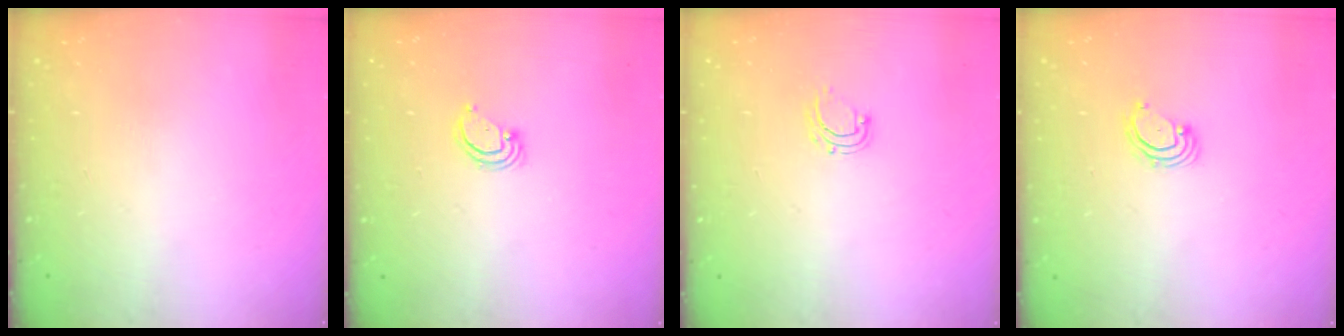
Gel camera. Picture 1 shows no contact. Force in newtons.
{"total": 2.6, "press": 2.6, "slide": 0.2}
{"total": 4.9, "press": 4.8, "slide": 0.4}
{"total": 2.7, "press": 2.7, "slide": 0.3}